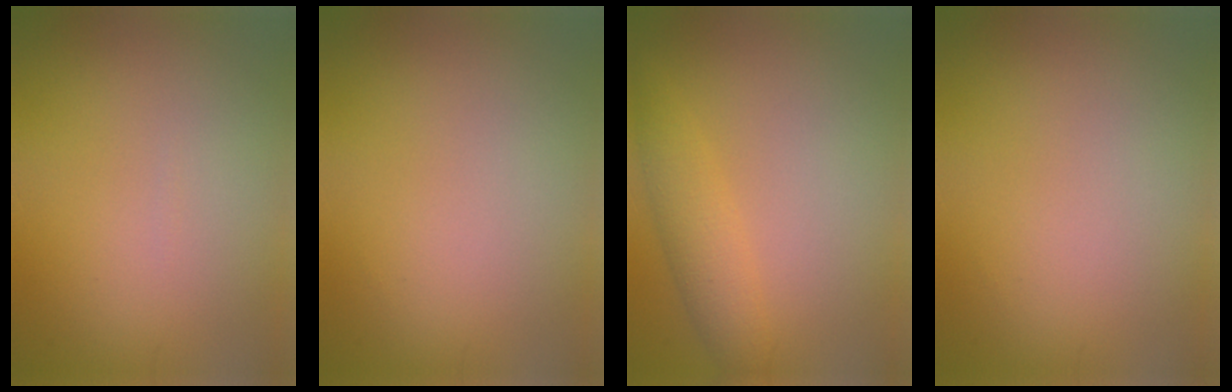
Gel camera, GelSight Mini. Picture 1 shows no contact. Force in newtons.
{"total": 0.0}
{"total": 2.7, "press": 2.7, "slide": 0.1}
{"total": 0.0}